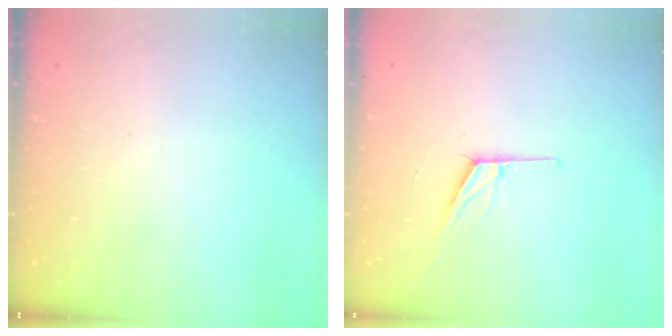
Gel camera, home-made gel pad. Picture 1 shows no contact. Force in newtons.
{"total": 7.8, "press": 7.2, "slide": 3.2}